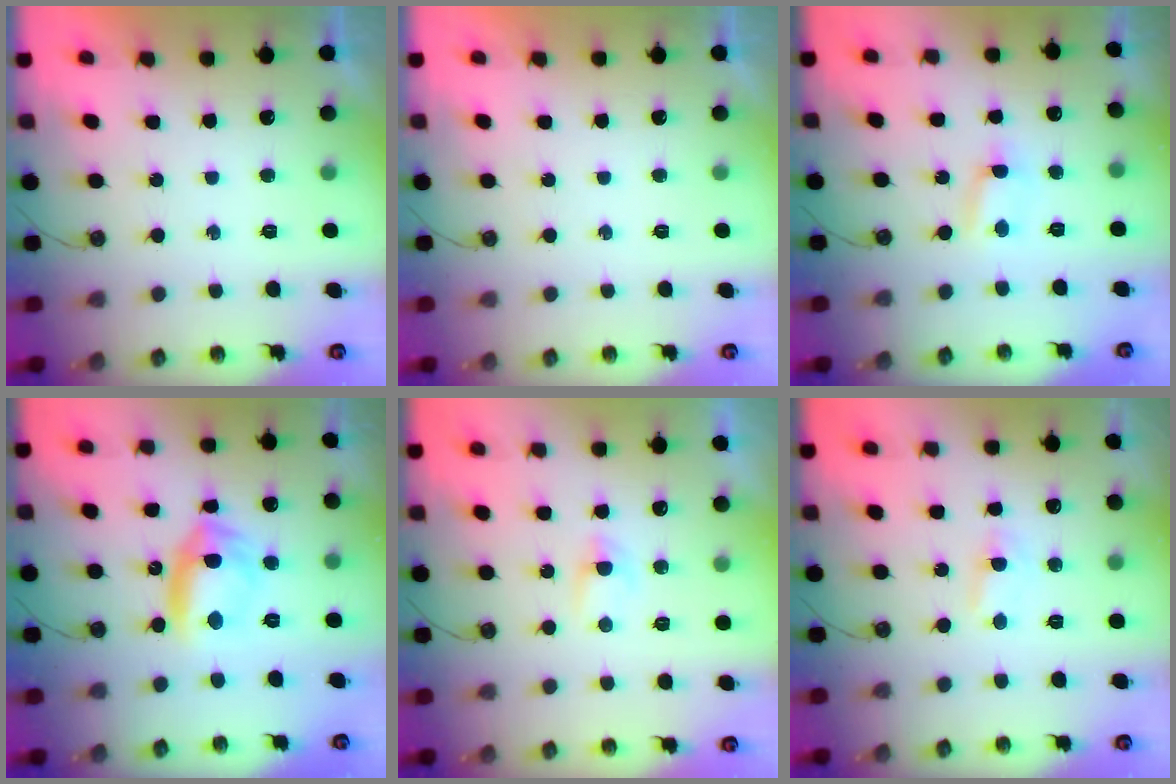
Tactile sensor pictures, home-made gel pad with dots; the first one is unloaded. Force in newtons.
{"total": 0.0}
{"total": 1.5, "press": 1.5, "slide": 0.3}
{"total": 11.4, "press": 11.4, "slide": 1.3}
{"total": 2.5, "press": 2.5, "slide": 0.4}
{"total": 2.0, "press": 2.0, "slide": 0.3}